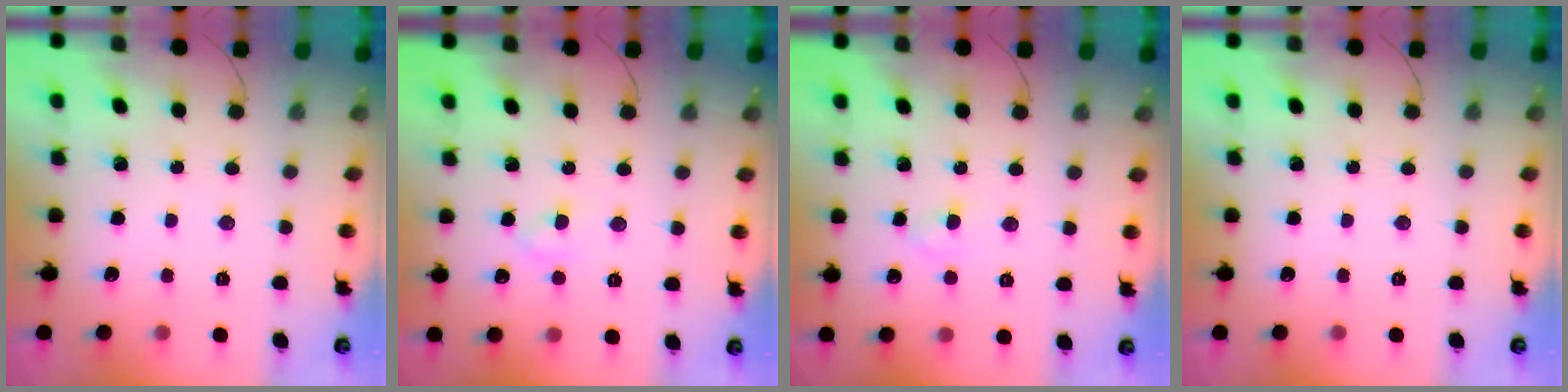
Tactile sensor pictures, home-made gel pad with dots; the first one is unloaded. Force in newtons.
{"total": 2.5, "press": 2.3, "slide": 0.9}
{"total": 2.2, "press": 2.0, "slide": 0.8}
{"total": 0.0}